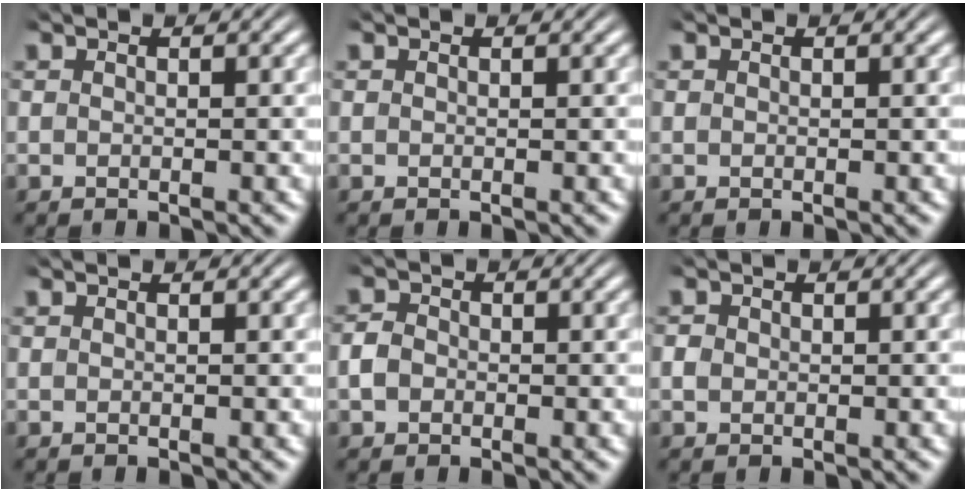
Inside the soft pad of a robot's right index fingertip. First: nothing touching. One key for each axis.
{"total": 0.0}
{"total": 0.0}
{"total": 0.0}
{"total": 1.4, "fx": -0.6, "fy": 1.2, "fz": 0.6, "tx": -0.019, "ty": -0.008, "tz": -0.006}
{"total": 0.6, "fx": -0.2, "fy": 0.5, "fz": 0.1, "tx": -0.007, "ty": -0.010, "tz": 0.003}